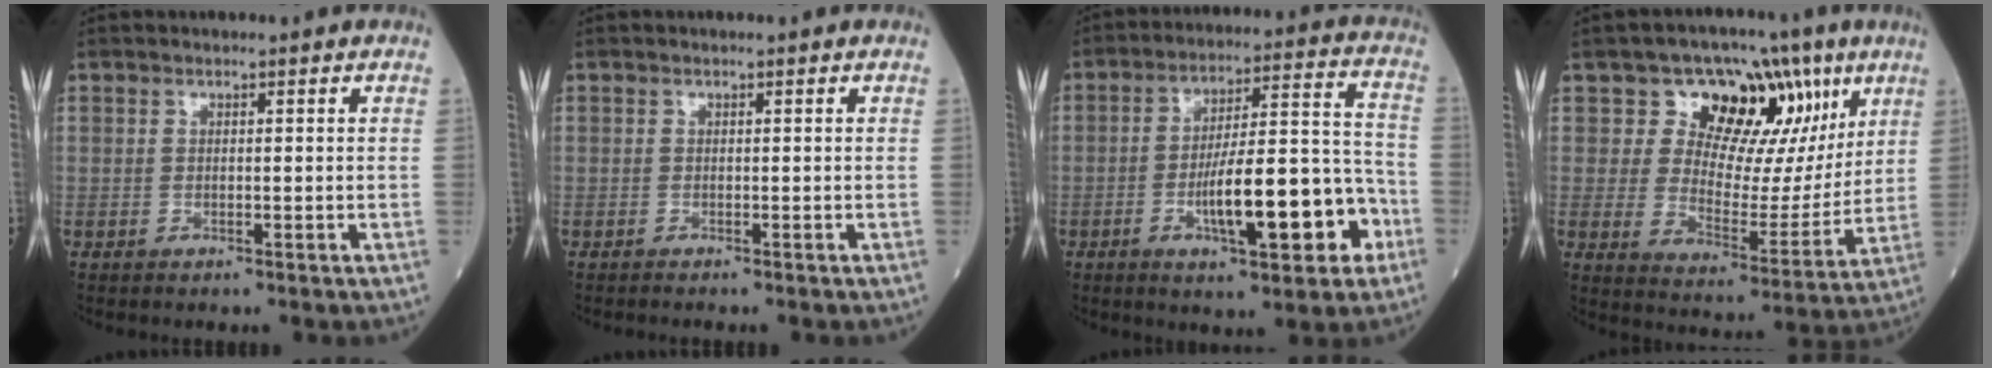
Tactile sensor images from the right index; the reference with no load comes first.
{"total": 0.5, "force": [-0.5, 0.0, 0.1], "torque": [-0.005, -0.001, -0.011]}
{"total": 15.6, "force": [-5.7, 3.5, 14.1], "torque": [-0.220, 0.024, -0.079]}
{"total": 13.9, "force": [7.0, 8.5, 8.5], "torque": [-0.106, 0.019, 0.114]}